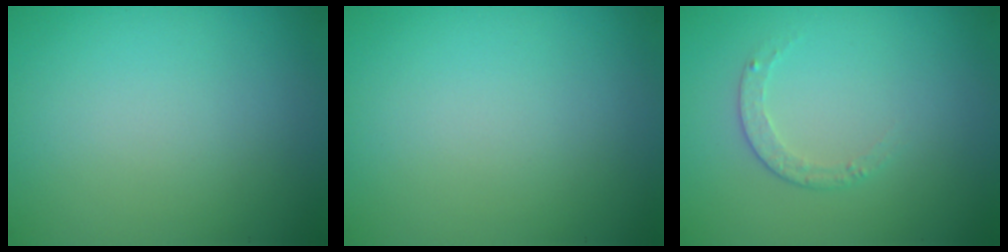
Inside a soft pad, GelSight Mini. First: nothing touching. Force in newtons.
{"total": 0.0}
{"total": 1.2, "press": 0.9, "slide": 0.9}